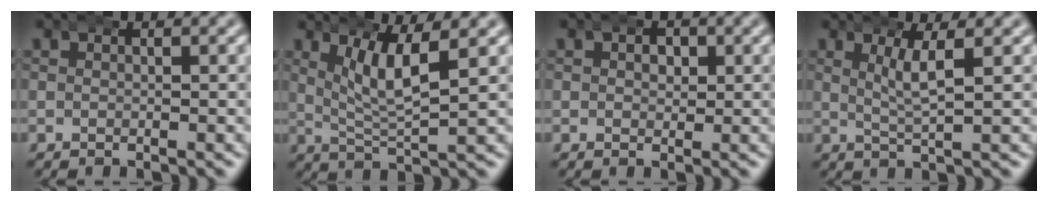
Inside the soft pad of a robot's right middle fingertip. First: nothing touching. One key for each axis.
{"total": 5.0, "fx": 2.2, "fy": 1.2, "fz": 4.4, "tx": -0.074, "ty": -0.004, "tz": 0.043}
{"total": 1.4, "fx": 0.4, "fy": 1.1, "fz": 0.8, "tx": -0.013, "ty": -0.008, "tz": 0.008}
{"total": 2.8, "fx": 1.3, "fy": -0.2, "fz": 2.5, "tx": -0.050, "ty": 0.000, "tz": 0.026}